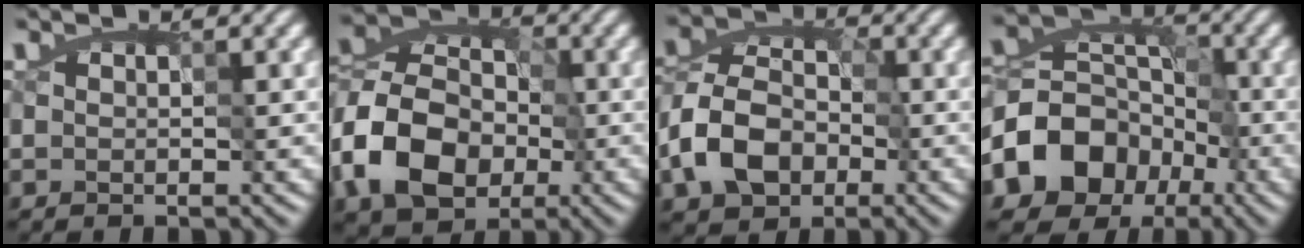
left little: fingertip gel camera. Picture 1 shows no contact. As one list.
[{"total": 9.1, "force": [-4.8, 6.2, 4.5], "torque": [-0.086, 0.007, -0.099]}, {"total": 6.3, "force": [-3.9, 4.0, 2.8], "torque": [-0.053, 0.004, -0.080]}, {"total": 10.5, "force": [-5.6, 7.7, 4.3], "torque": [-0.080, -0.005, -0.107]}]